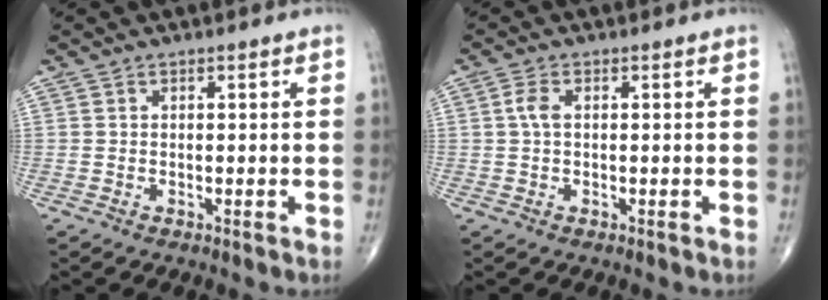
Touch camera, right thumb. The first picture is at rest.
{"total": 2.4, "force": [0.3, 1.2, 2.0], "torque": [-0.047, 0.007, 0.004]}